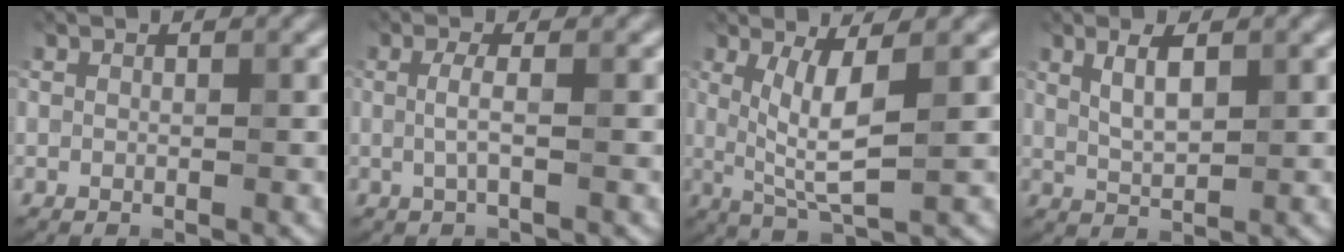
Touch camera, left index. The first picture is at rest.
{"total": 1.7, "force": [0.0, 0.2, 1.7], "torque": [-0.037, 0.002, -0.002]}
{"total": 4.7, "force": [0.7, 0.8, 4.6], "torque": [-0.094, -0.007, 0.020]}
{"total": 2.6, "force": [1.2, 0.7, 2.2], "torque": [-0.042, 0.003, 0.025]}